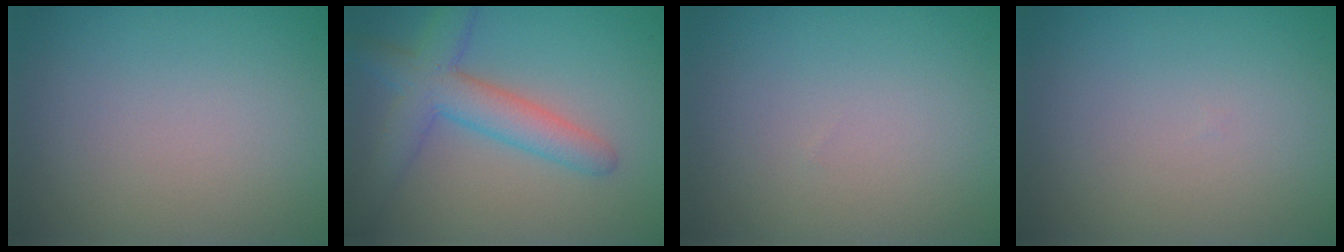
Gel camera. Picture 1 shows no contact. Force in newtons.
{"total": 5.2, "press": 5.2, "slide": 0.1}
{"total": 0.0}
{"total": 0.0}